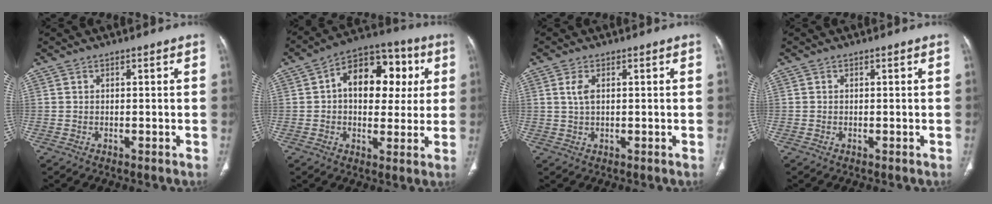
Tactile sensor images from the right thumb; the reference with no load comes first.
{"total": 15.9, "force": [3.0, 10.5, 11.5], "torque": [-0.117, 0.021, 0.038]}
{"total": 2.8, "force": [0.8, 1.4, 2.3], "torque": [-0.054, 0.003, 0.017]}
{"total": 0.0}